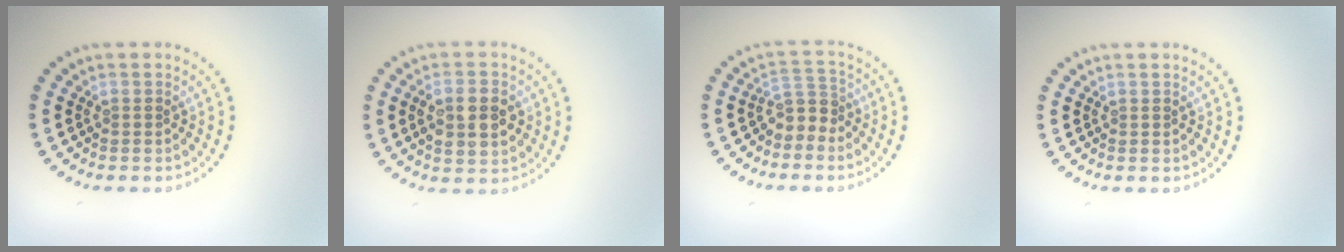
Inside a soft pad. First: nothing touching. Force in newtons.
{"total": 4.4, "press": 4.3, "slide": 0.4}
{"total": 2.6, "press": 1.9, "slide": 1.7}
{"total": 0.0}